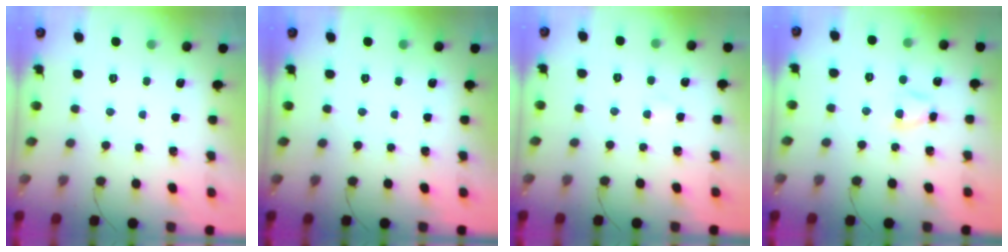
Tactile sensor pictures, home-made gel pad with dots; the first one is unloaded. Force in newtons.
{"total": 0.0}
{"total": 2.0, "press": 1.8, "slide": 0.8}
{"total": 3.9, "press": 3.9, "slide": 0.6}